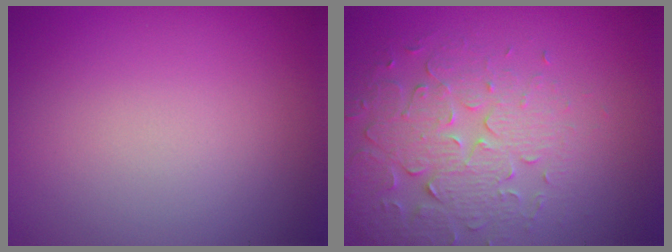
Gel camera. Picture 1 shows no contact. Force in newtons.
{"total": 4.4, "press": 4.1, "slide": 1.7}